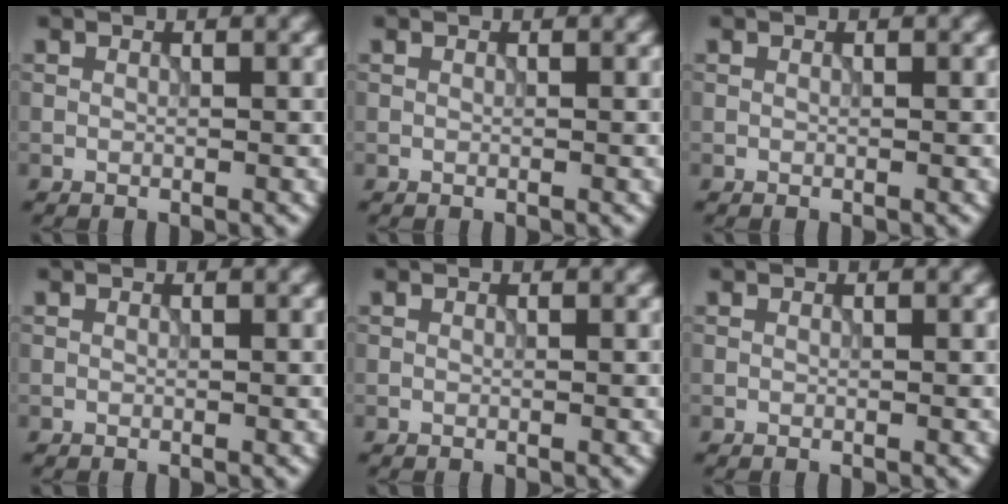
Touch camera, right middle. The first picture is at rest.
{"total": 0.0}
{"total": 0.0}
{"total": 0.0}
{"total": 0.0}
{"total": 0.0}